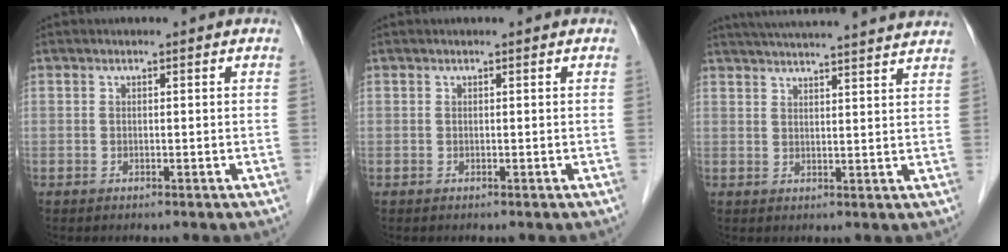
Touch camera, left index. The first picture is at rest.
{"total": 0.0}
{"total": 20.4, "force": [19.0, 0.3, 7.6], "torque": [-0.121, 0.009, 0.246]}